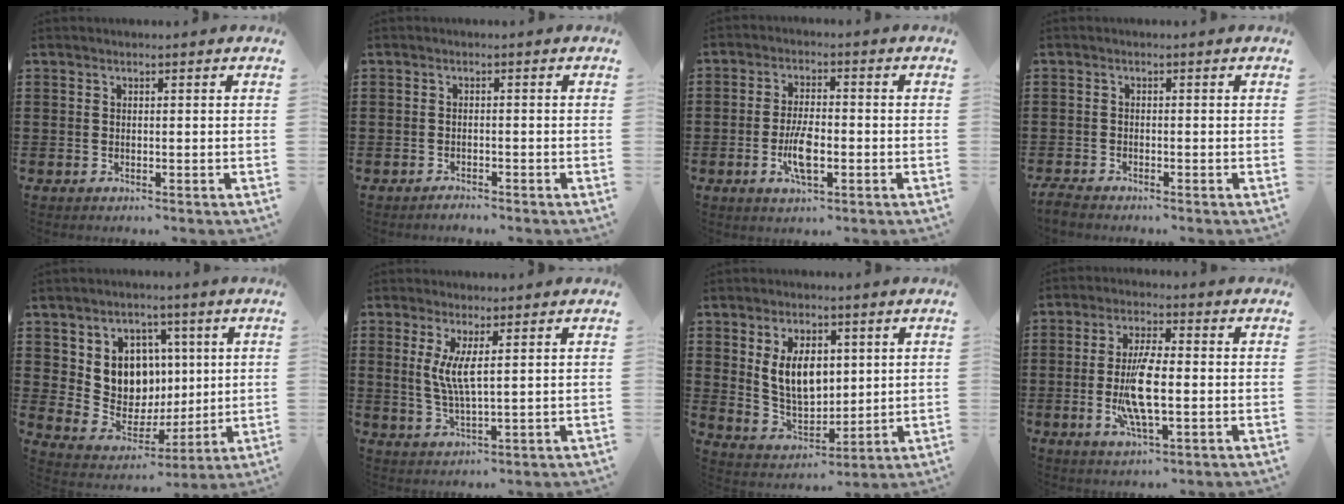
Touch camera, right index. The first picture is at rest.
{"total": 1.0, "force": [-1.0, 0.2, 0.0], "torque": [-0.004, 0.002, -0.022]}
{"total": 6.1, "force": [-1.7, 2.1, 5.5], "torque": [-0.120, -0.005, -0.036]}
{"total": 1.6, "force": [-1.6, 0.1, 0.2], "torque": [-0.008, -0.001, -0.032]}
{"total": 8.7, "force": [2.6, 7.8, 2.7], "torque": [-0.074, -0.021, 0.053]}
{"total": 4.9, "force": [1.3, 0.8, 4.7], "torque": [-0.096, -0.005, 0.022]}
{"total": 8.4, "force": [2.1, 5.2, 6.2], "torque": [-0.125, 0.008, 0.035]}
{"total": 8.9, "force": [-1.2, 2.5, 8.4], "torque": [-0.177, -0.013, -0.025]}